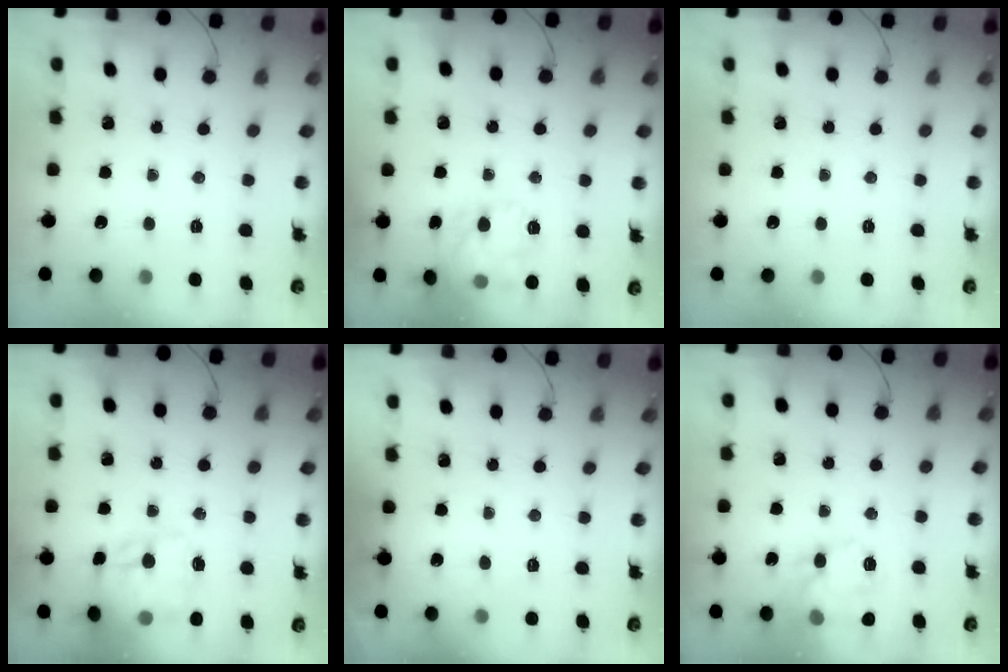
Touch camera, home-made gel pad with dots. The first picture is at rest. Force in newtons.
{"total": 15.4, "press": 15.4, "slide": 0.9}
{"total": 0.0}
{"total": 14.2, "press": 13.9, "slide": 3.0}
{"total": 3.6, "press": 3.4, "slide": 1.1}
{"total": 15.1, "press": 15.1, "slide": 1.2}